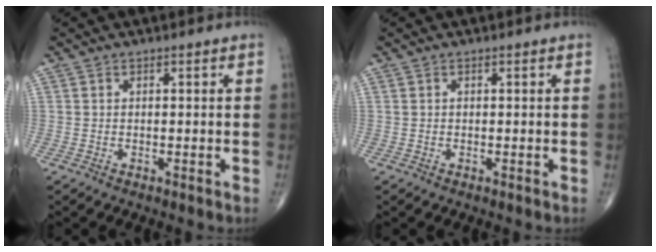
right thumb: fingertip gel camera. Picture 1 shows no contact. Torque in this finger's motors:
{"motor_torque": [0.24, 0.05, 0.19, -0.10, 0.01]}